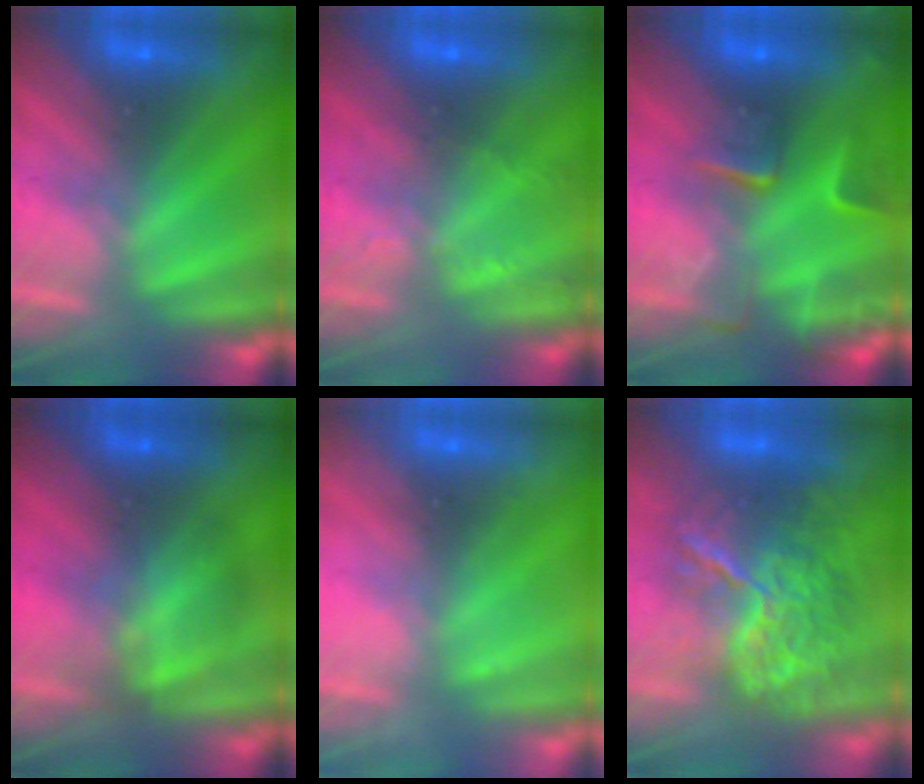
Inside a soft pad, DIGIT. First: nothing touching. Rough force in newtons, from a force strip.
{"total": 2.1}
{"total": 8.8}
{"total": 2.9}
{"total": 2.2}
{"total": 7.7}